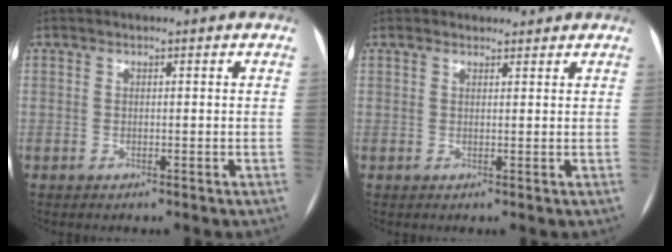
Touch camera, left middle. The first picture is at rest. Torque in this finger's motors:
{"motor_torque": [0.21, -0.47, -0.07, -0.02]}